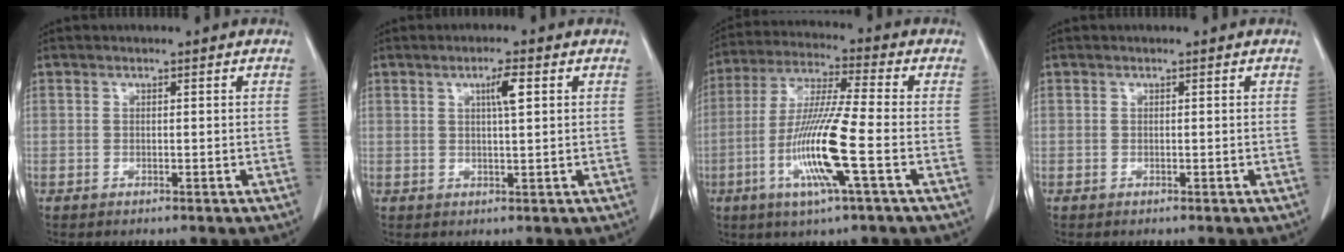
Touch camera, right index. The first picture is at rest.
{"total": 3.3, "force": [1.2, 0.2, 3.0], "torque": [-0.054, 0.000, 0.019]}
{"total": 13.0, "force": [-3.9, -0.3, 12.4], "torque": [-0.251, -0.013, -0.079]}
{"total": 0.0}